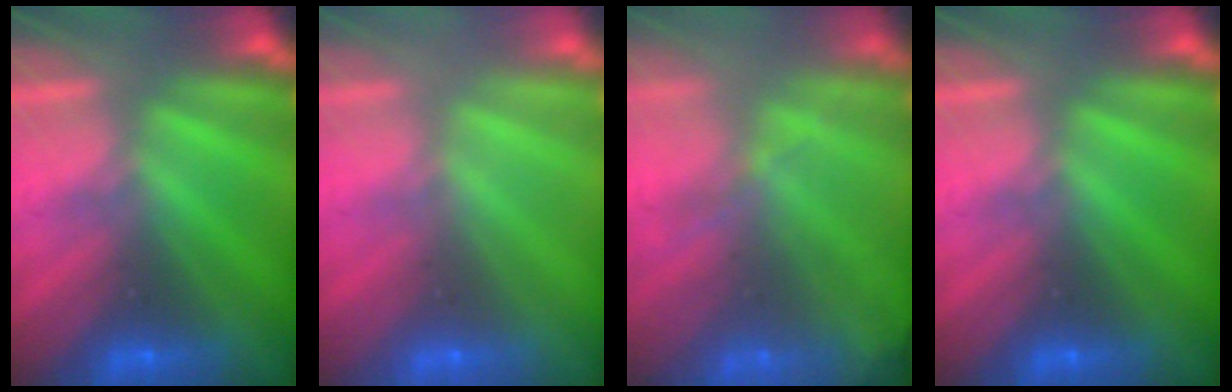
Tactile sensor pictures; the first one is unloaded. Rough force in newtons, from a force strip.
{"total": 3.1}
{"total": 11.2}
{"total": 0.0}